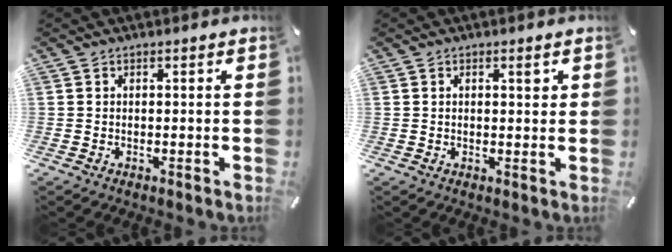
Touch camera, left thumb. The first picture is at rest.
{"total": 2.3, "force": [0.9, 0.5, 2.0], "torque": [-0.033, -0.001, 0.012]}